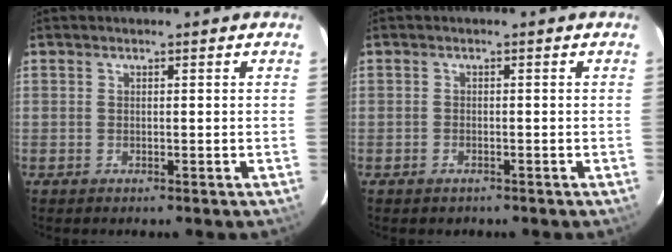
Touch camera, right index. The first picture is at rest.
{"total": 1.3, "force": [-0.9, 0.9, 0.2], "torque": [-0.006, 0.001, -0.012]}